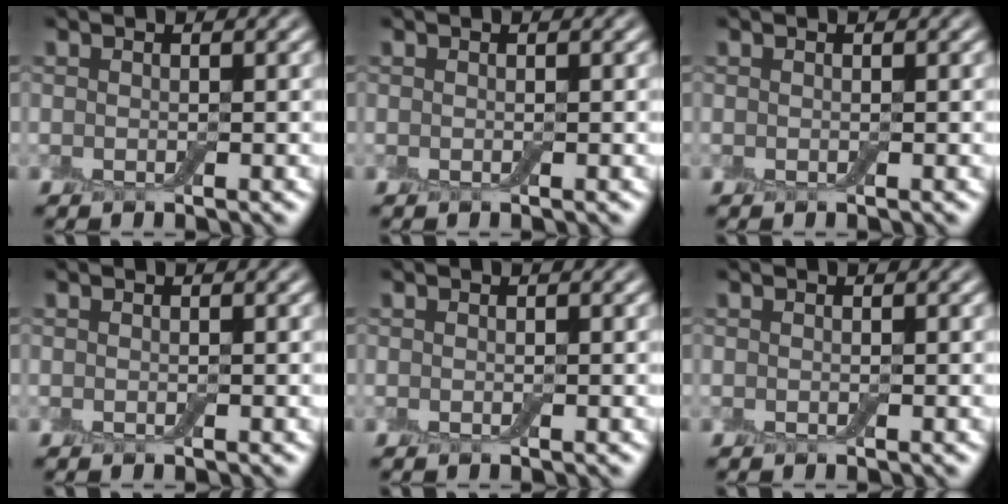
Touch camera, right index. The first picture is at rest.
{"total": 0.0}
{"total": 0.0}
{"total": 0.0}
{"total": 0.0}
{"total": 0.0}